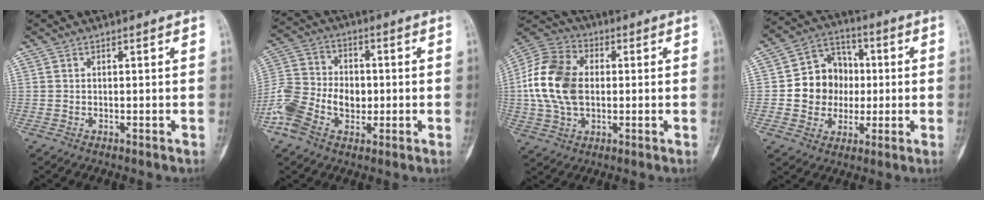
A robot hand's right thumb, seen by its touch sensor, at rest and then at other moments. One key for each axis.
{"total": 13.1, "fx": -3.0, "fy": 9.0, "fz": 9.0, "tx": -0.167, "ty": 0.025, "tz": -0.062}
{"total": 15.8, "fx": 0.4, "fy": 11.0, "fz": 11.4, "tx": -0.217, "ty": 0.021, "tz": 0.005}
{"total": 12.2, "fx": -0.2, "fy": 10.8, "fz": 5.6, "tx": -0.044, "ty": 0.025, "tz": -0.004}